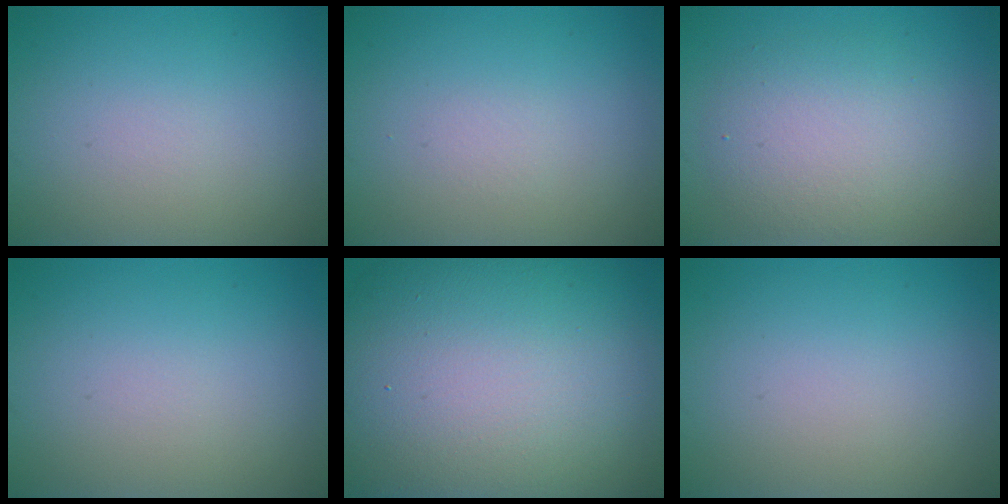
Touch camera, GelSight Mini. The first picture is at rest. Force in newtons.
{"total": 0.5, "press": 0.5, "slide": 0.1}
{"total": 4.6, "press": 4.6, "slide": 0.2}
{"total": 0.0}
{"total": 19.8, "press": 19.8, "slide": 1.2}
{"total": 0.0}